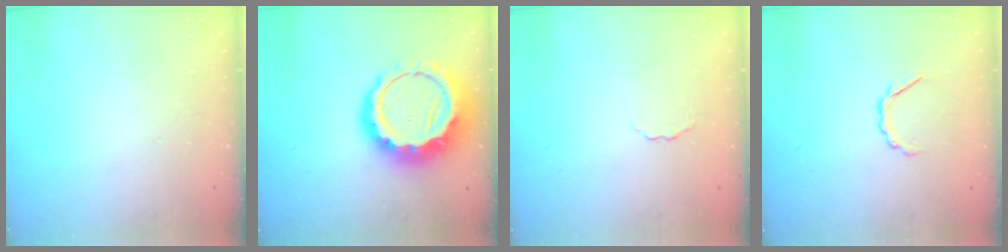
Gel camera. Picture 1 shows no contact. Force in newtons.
{"total": 17.7, "press": 17.4, "slide": 3.4}
{"total": 1.2, "press": 1.2, "slide": 0.3}
{"total": 3.6, "press": 3.4, "slide": 1.0}